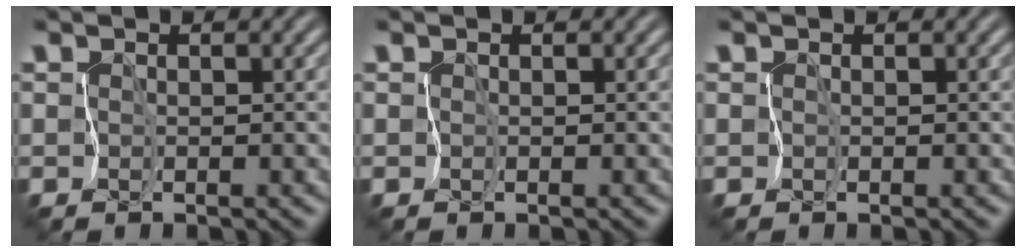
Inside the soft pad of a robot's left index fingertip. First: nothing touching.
{"total": 0.0}
{"total": 0.0}